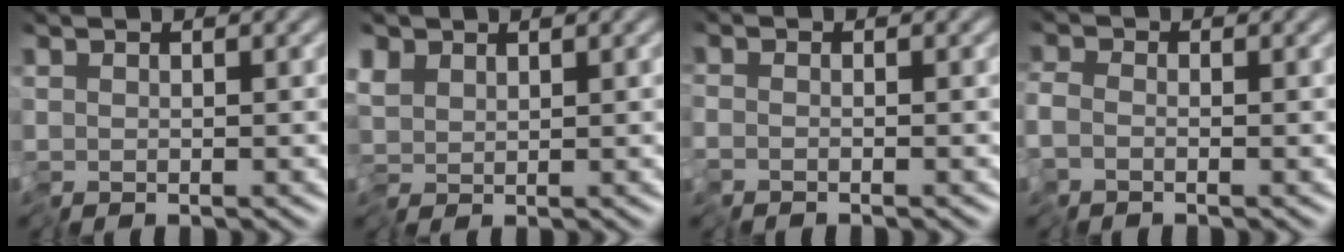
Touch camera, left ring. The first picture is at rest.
{"total": 1.1, "force": [0.4, 0.8, 0.5], "torque": [-0.004, 0.002, 0.002]}
{"total": 0.7, "force": [-0.6, -0.3, -0.2], "torque": [0.011, -0.001, -0.013]}
{"total": 1.4, "force": [-1.2, 0.6, 0.3], "torque": [0.005, -0.003, -0.028]}